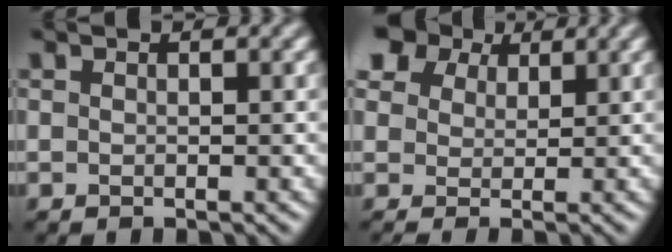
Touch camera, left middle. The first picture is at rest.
{"total": 4.8, "force": [3.0, 3.1, 2.0], "torque": [-0.044, 0.007, 0.044]}